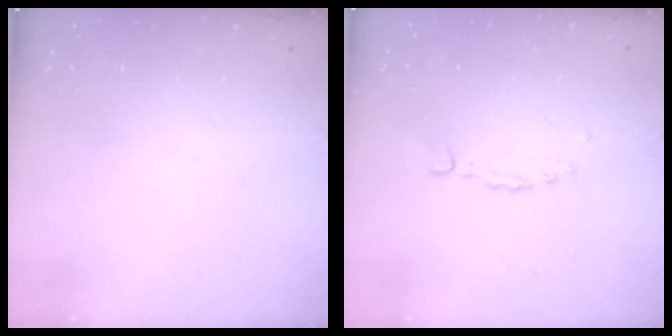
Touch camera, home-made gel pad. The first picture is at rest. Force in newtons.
{"total": 0.0}